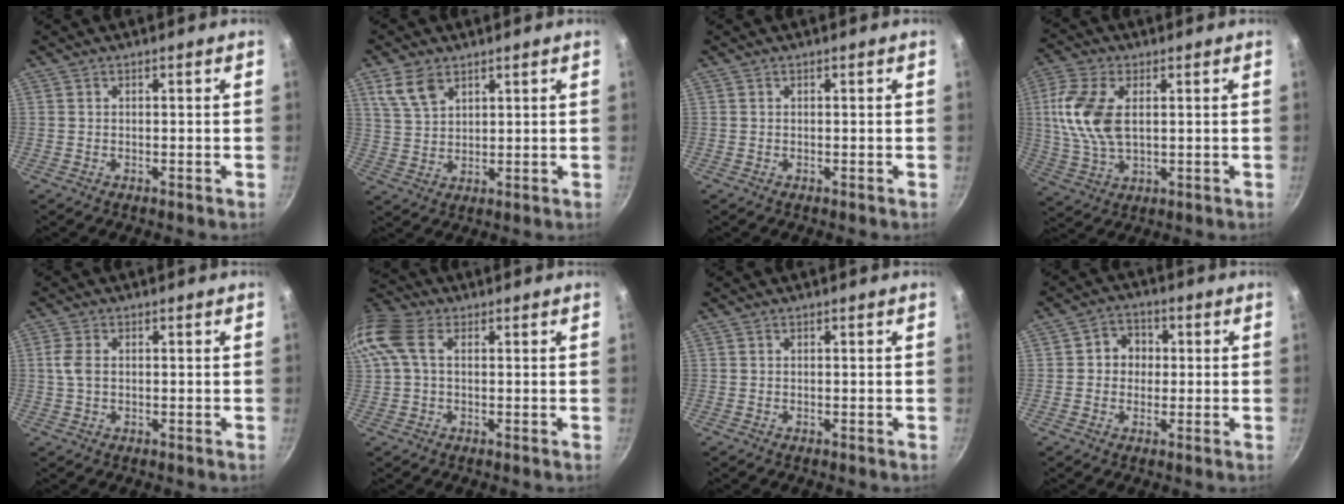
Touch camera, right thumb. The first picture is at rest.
{"total": 6.6, "force": [3.9, 3.8, 3.7], "torque": [-0.060, -0.012, 0.082]}
{"total": 0.0}
{"total": 11.9, "force": [2.0, 6.6, 9.7], "torque": [-0.199, 0.002, 0.038]}
{"total": 3.3, "force": [0.2, 2.1, 2.5], "torque": [-0.057, 0.005, 0.001]}
{"total": 9.7, "force": [2.3, 6.2, 7.1], "torque": [-0.148, 0.026, 0.031]}
{"total": 0.0}
{"total": 5.3, "force": [0.3, 4.8, 2.3], "torque": [-0.002, 0.009, -0.005]}